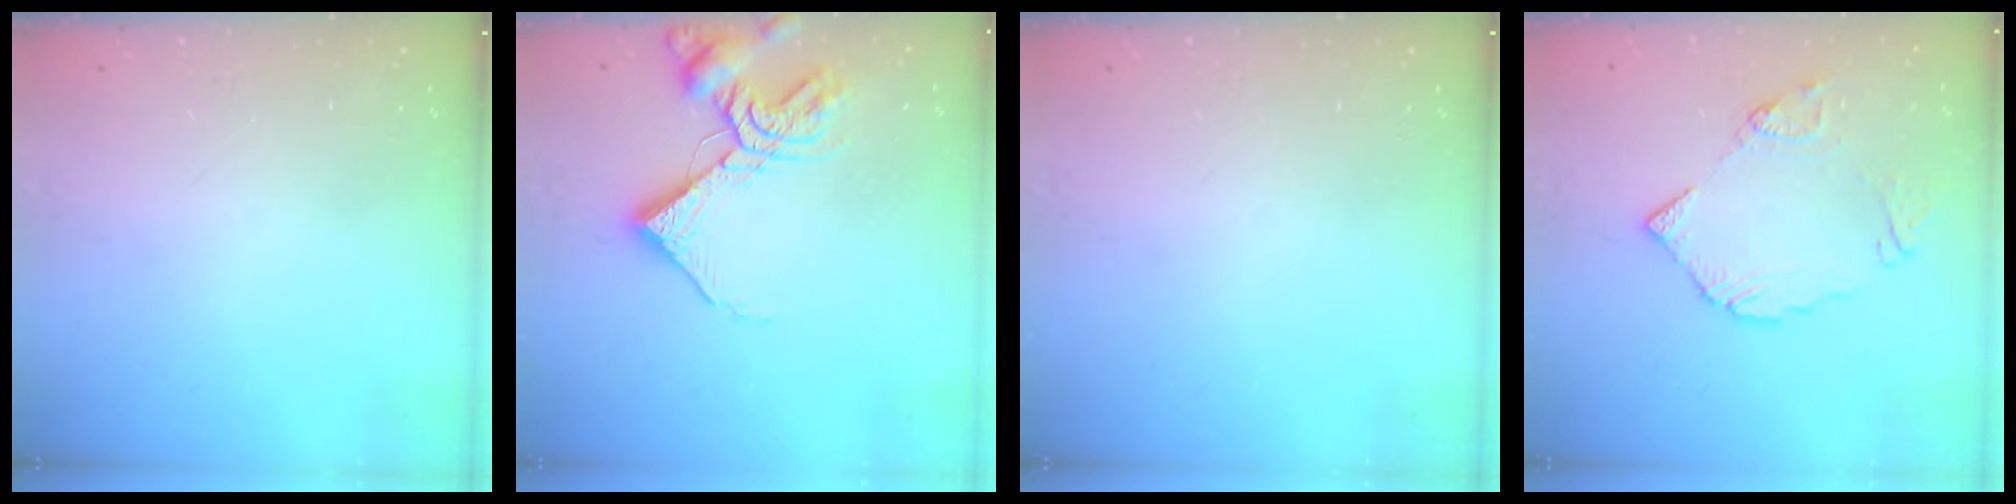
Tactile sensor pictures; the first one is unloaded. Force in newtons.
{"total": 11.2, "press": 11.0, "slide": 1.6}
{"total": 0.0}
{"total": 11.2, "press": 11.2, "slide": 1.3}